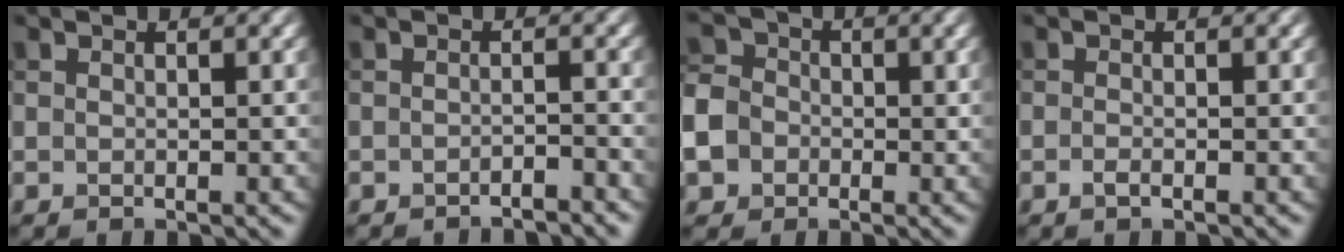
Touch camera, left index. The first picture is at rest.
{"total": 1.8, "force": [-1.7, 0.1, 0.4], "torque": [-0.002, 0.001, -0.029]}
{"total": 8.2, "force": [-3.1, 6.8, 3.2], "torque": [-0.081, -0.018, -0.081]}
{"total": 0.8, "force": [-0.4, 0.2, 0.6], "torque": [-0.013, -0.001, -0.009]}